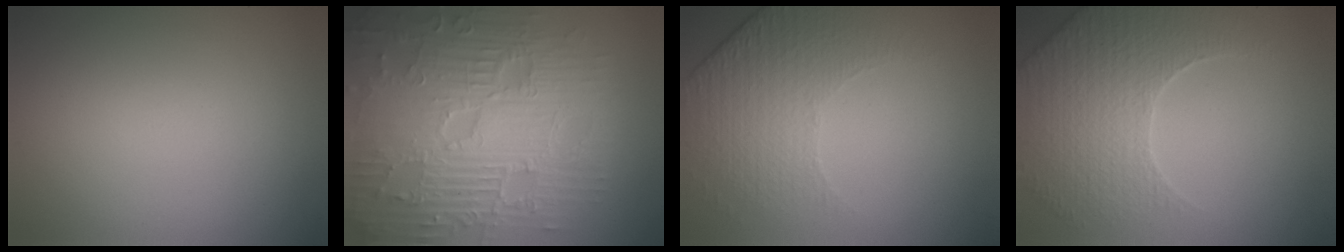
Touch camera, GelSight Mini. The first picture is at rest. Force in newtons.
{"total": 11.3, "press": 7.4, "slide": 8.6}
{"total": 4.7, "press": 3.1, "slide": 3.5}
{"total": 5.1, "press": 4.7, "slide": 2.1}